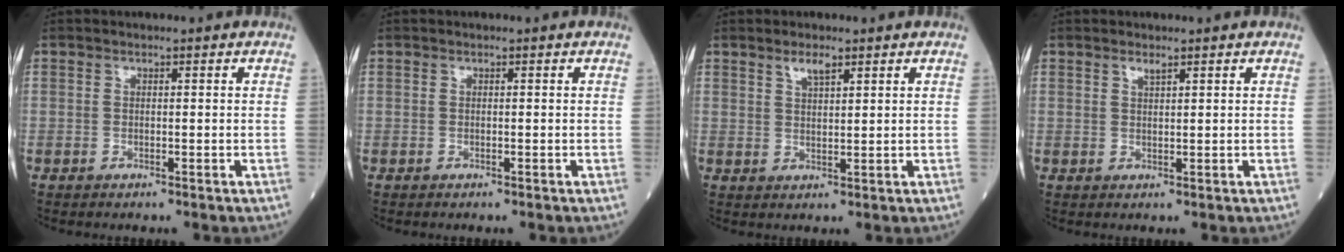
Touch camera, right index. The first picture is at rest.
{"total": 0.0}
{"total": 2.6, "force": [1.8, 0.6, 1.7], "torque": [-0.034, 0.001, 0.036]}
{"total": 1.0, "force": [0.8, 0.0, 0.6], "torque": [-0.013, -0.003, 0.016]}